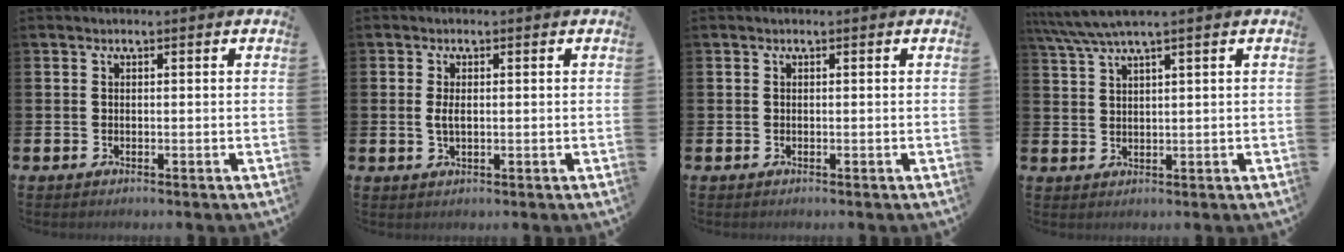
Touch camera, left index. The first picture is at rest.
{"total": 1.8, "force": [0.2, 0.8, 1.6], "torque": [-0.029, 0.004, 0.001]}
{"total": 0.0}
{"total": 4.2, "force": [3.4, -0.2, 2.4], "torque": [-0.059, -0.007, 0.063]}